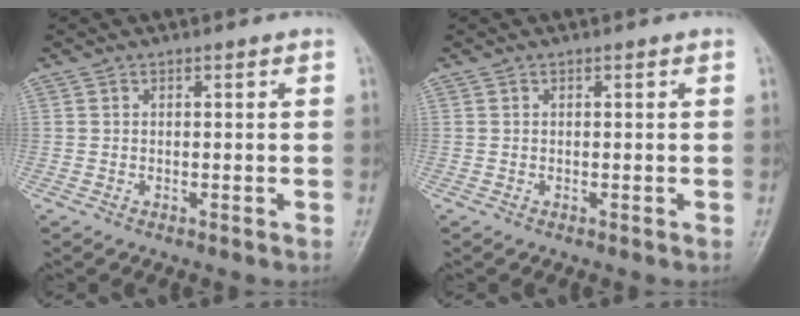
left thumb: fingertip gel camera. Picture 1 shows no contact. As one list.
[{"total": 0.0}]